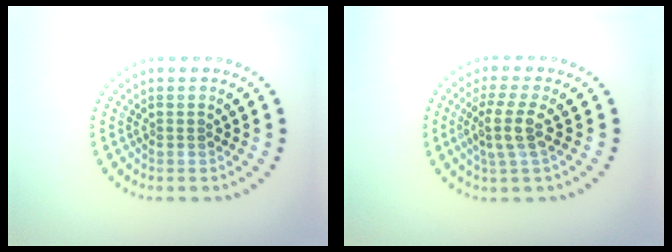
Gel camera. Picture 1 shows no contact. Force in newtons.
{"total": 3.0, "press": 2.3, "slide": 1.8}